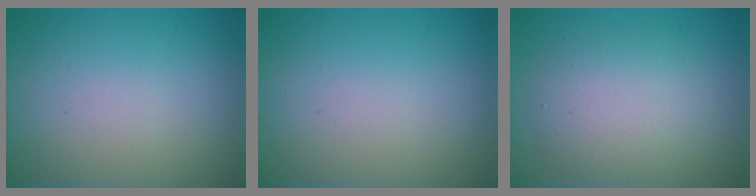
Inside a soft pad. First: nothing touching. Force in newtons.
{"total": 0.0}
{"total": 4.0, "press": 4.0, "slide": 0.3}